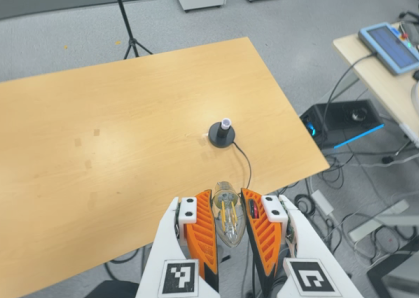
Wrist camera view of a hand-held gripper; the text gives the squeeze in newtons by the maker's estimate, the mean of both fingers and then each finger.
{"total": 18.6, "left": 19.4, "right": 17.8}